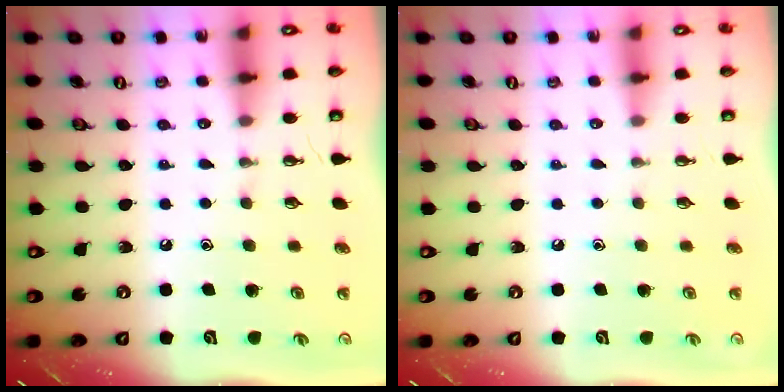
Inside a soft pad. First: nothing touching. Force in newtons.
{"total": 0.0}